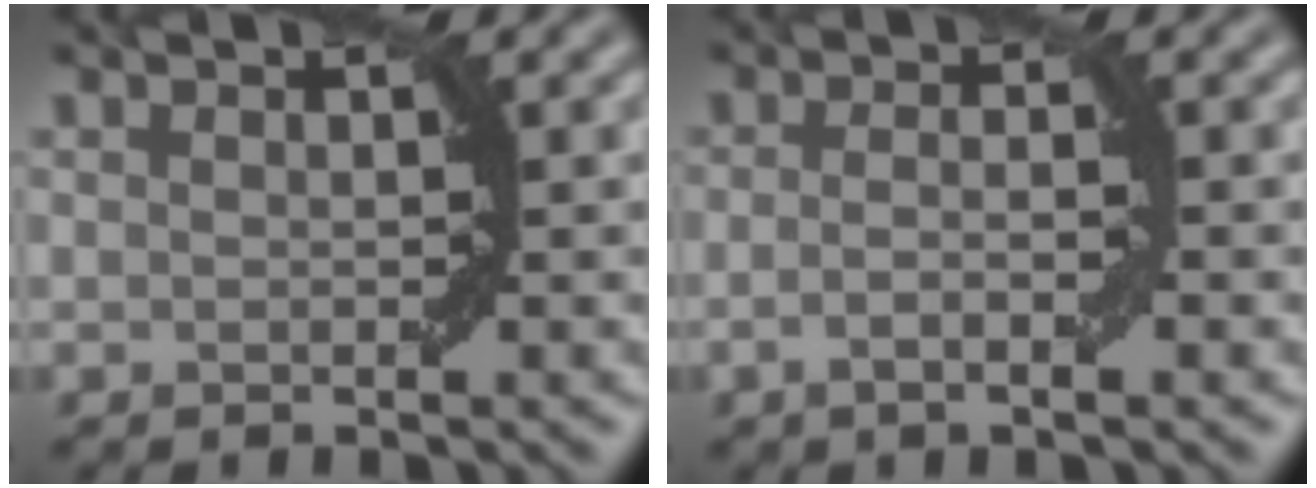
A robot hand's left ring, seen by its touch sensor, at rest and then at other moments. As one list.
[{"total": 2.2, "force": [-0.7, 0.5, 2.0], "torque": [-0.038, -0.001, -0.015]}]